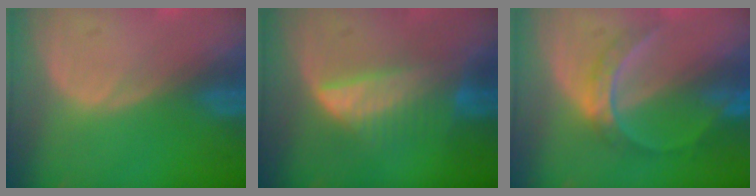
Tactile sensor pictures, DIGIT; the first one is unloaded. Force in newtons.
{"total": 6.4, "press": 6.2, "slide": 1.6}
{"total": 6.3, "press": 5.5, "slide": 3.1}